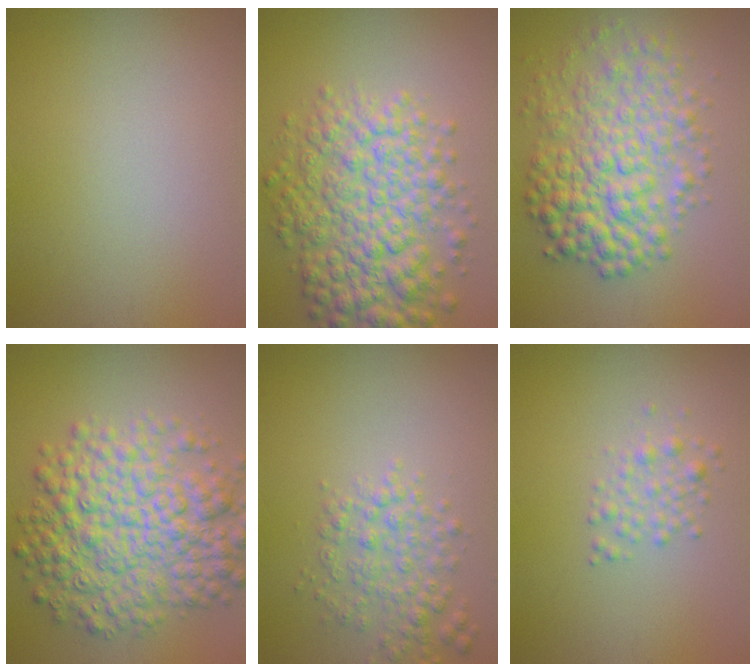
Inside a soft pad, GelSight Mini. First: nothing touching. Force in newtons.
{"total": 7.7, "press": 7.7, "slide": 0.2}
{"total": 7.1, "press": 7.1, "slide": 0.1}
{"total": 8.8, "press": 8.8, "slide": 0.1}
{"total": 3.1, "press": 3.1, "slide": 0.2}
{"total": 1.7, "press": 1.7, "slide": 0.0}